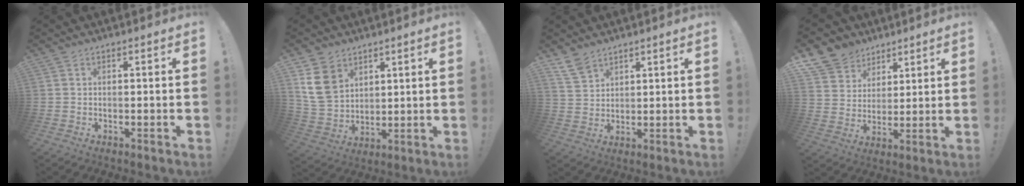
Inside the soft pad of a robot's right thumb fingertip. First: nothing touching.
{"total": 11.8, "force": [6.3, 8.8, 4.8], "torque": [-0.082, -0.029, 0.129]}
{"total": 5.9, "force": [4.7, 2.9, 2.2], "torque": [-0.034, -0.026, 0.089]}
{"total": 9.8, "force": [6.4, 7.4, 1.4], "torque": [-0.028, -0.050, 0.130]}